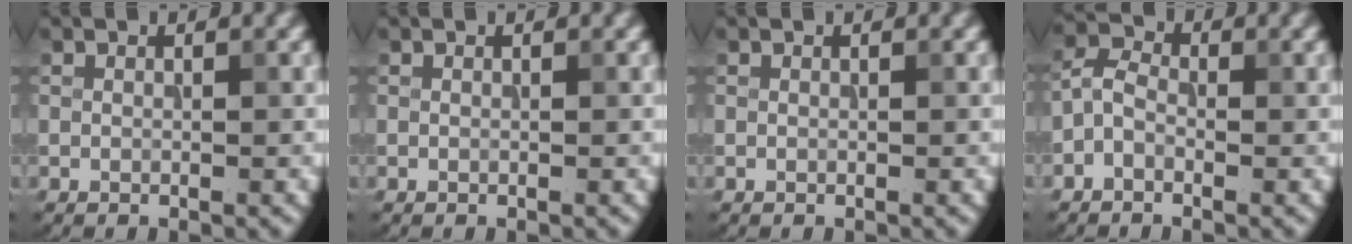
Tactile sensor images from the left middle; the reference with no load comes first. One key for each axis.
{"total": 0.0}
{"total": 0.0}
{"total": 2.2, "fx": -1.0, "fy": 1.4, "fz": 1.4, "tx": -0.027, "ty": 0.009, "tz": -0.030}